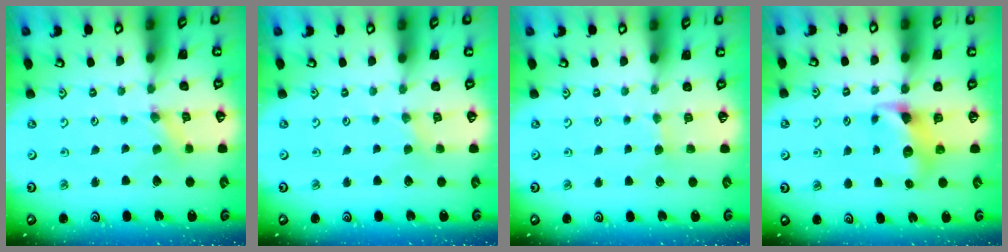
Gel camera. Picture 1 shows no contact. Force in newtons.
{"total": 1.0, "press": 1.0, "slide": 0.3}
{"total": 2.7, "press": 2.6, "slide": 0.4}
{"total": 6.7, "press": 6.6, "slide": 0.8}